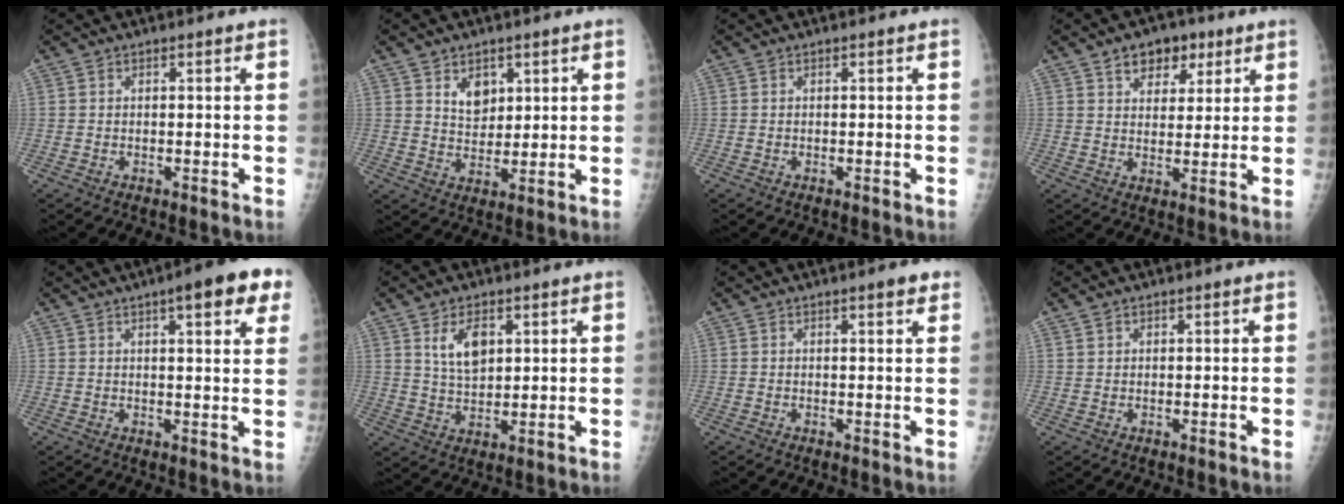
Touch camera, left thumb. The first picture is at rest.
{"total": 5.6, "force": [2.7, 3.9, 2.9], "torque": [-0.024, -0.021, 0.050]}
{"total": 0.0}
{"total": 7.6, "force": [4.3, 5.0, 3.8], "torque": [-0.022, -0.016, 0.063]}
{"total": 11.5, "force": [5.9, 2.9, 9.4], "torque": [-0.097, -0.011, 0.069]}
{"total": 6.8, "force": [2.8, 3.9, 4.9], "torque": [-0.074, -0.017, 0.058]}
{"total": 2.6, "force": [1.6, 0.6, 2.0], "torque": [-0.020, -0.005, 0.017]}
{"total": 1.0, "force": [0.7, 0.7, 0.2], "torque": [0.009, -0.003, 0.009]}